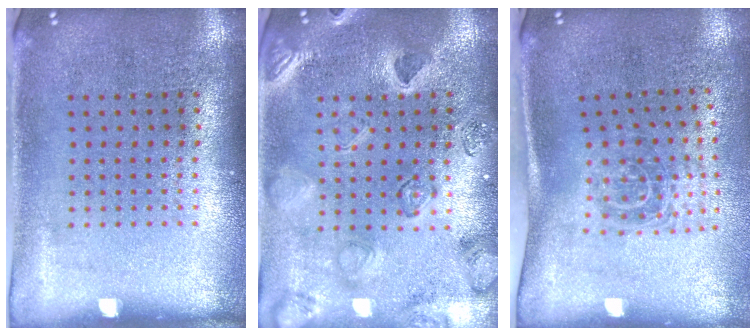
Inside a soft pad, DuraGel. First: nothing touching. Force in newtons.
{"total": 2.5, "press": 2.4, "slide": 0.9}
{"total": 1.8, "press": 1.2, "slide": 1.3}